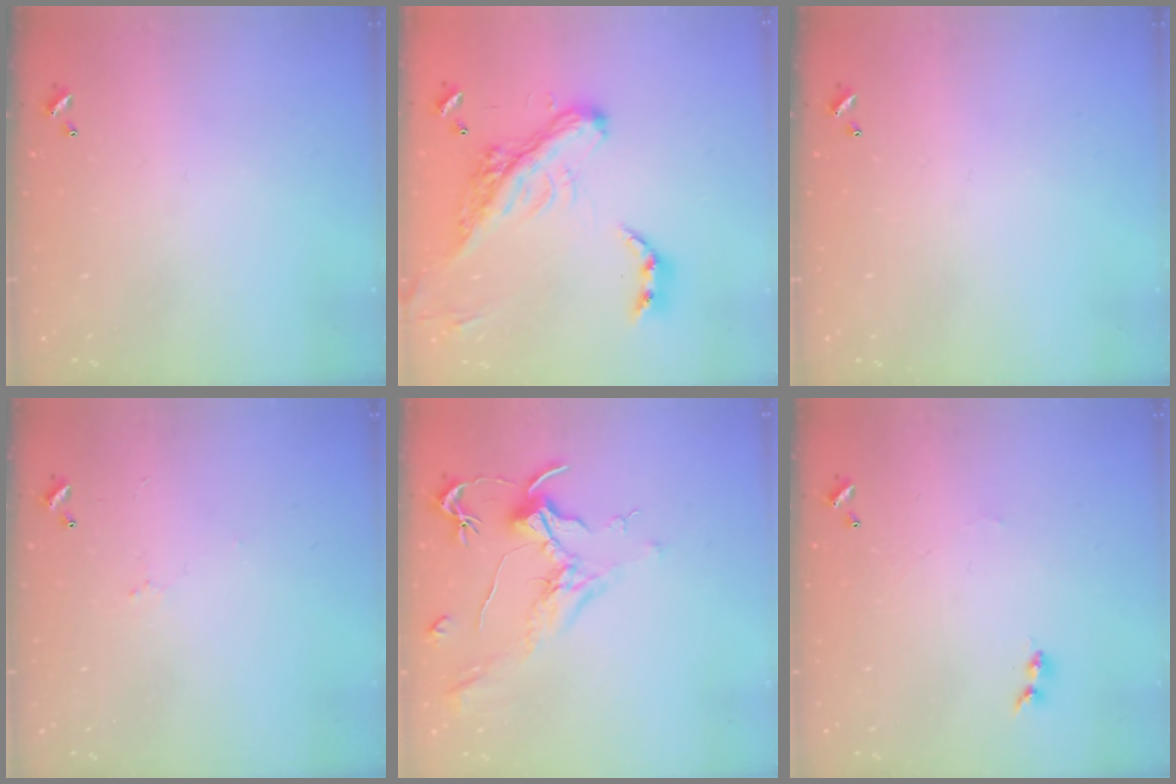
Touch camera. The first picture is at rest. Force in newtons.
{"total": 10.0, "press": 9.8, "slide": 2.0}
{"total": 0.0}
{"total": 1.9, "press": 1.8, "slide": 0.6}
{"total": 2.1, "press": 2.0, "slide": 0.8}
{"total": 1.1, "press": 0.9, "slide": 0.5}